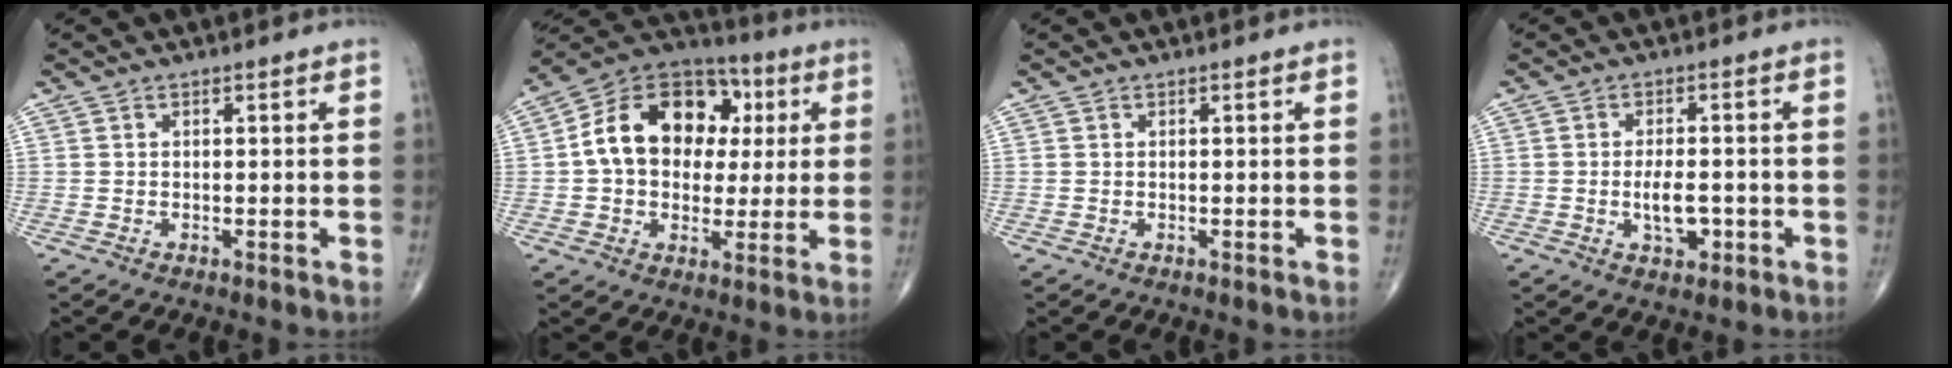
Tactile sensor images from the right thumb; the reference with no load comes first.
{"total": 18.3, "force": [2.7, 13.5, 12.0], "torque": [-0.158, 0.027, 0.036]}
{"total": 0.0}
{"total": 5.0, "force": [-1.3, 2.5, 4.1], "torque": [-0.059, 0.003, -0.018]}